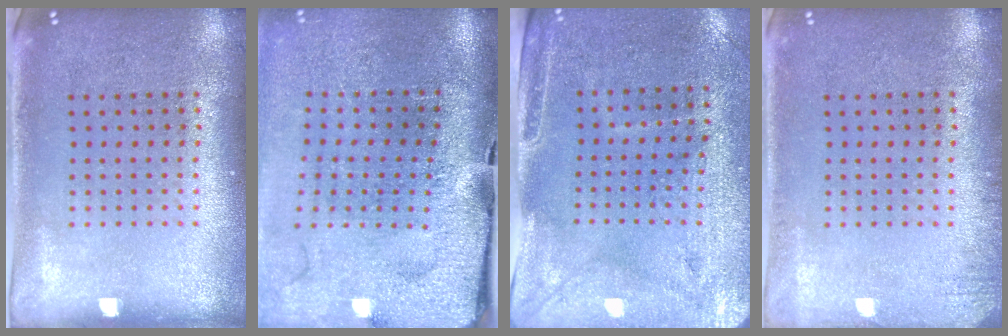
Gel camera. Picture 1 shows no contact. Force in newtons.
{"total": 4.3, "press": 3.4, "slide": 2.6}
{"total": 3.0, "press": 2.7, "slide": 1.4}
{"total": 1.4, "press": 1.4, "slide": 0.2}